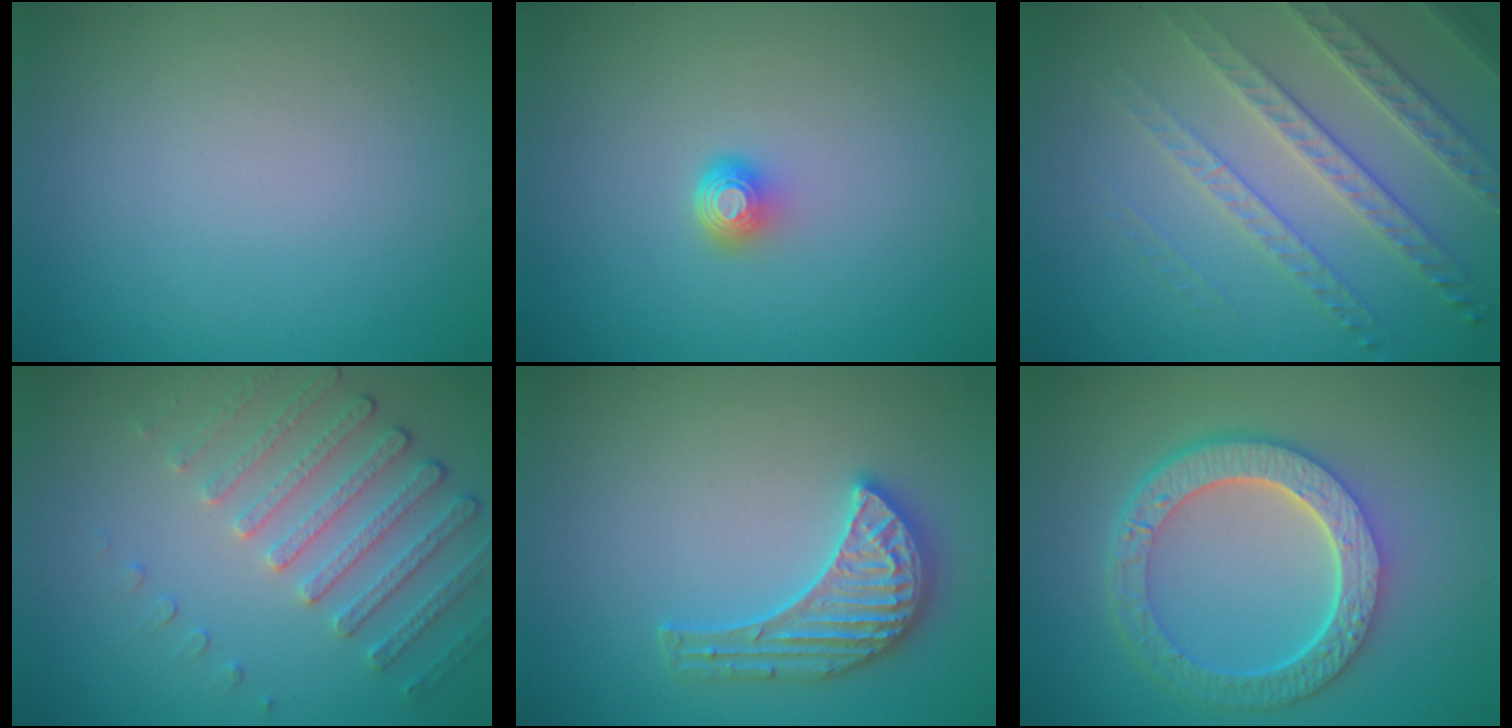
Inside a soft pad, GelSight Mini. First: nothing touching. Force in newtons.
{"total": 1.6, "press": 1.1, "slide": 1.1}
{"total": 4.7, "press": 4.0, "slide": 2.4}
{"total": 4.7, "press": 3.5, "slide": 3.1}
{"total": 3.6, "press": 3.5, "slide": 0.5}
{"total": 6.5, "press": 4.9, "slide": 4.3}